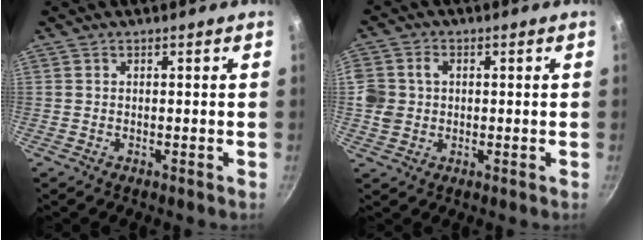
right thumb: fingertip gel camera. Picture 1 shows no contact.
{"total": 6.4, "force": [0.4, 5.5, 3.3], "torque": [-0.058, 0.002, 0.001]}